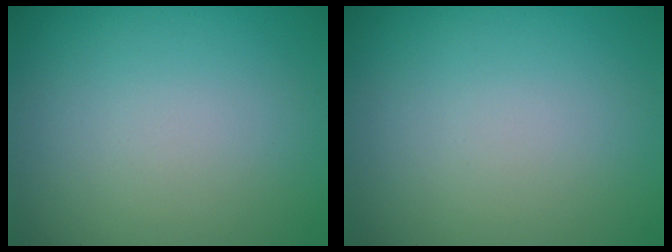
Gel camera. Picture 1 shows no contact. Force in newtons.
{"total": 0.0}